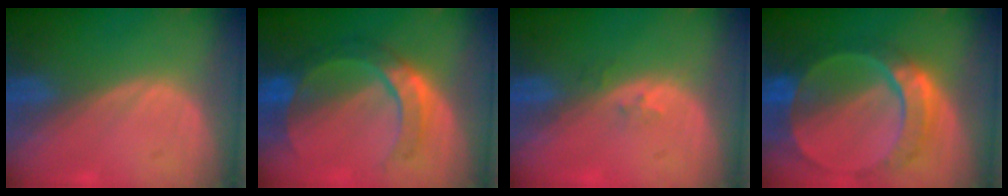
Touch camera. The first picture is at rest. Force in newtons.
{"total": 7.2, "press": 7.2, "slide": 0.6}
{"total": 1.6, "press": 1.2, "slide": 1.0}
{"total": 10.1, "press": 8.6, "slide": 5.4}